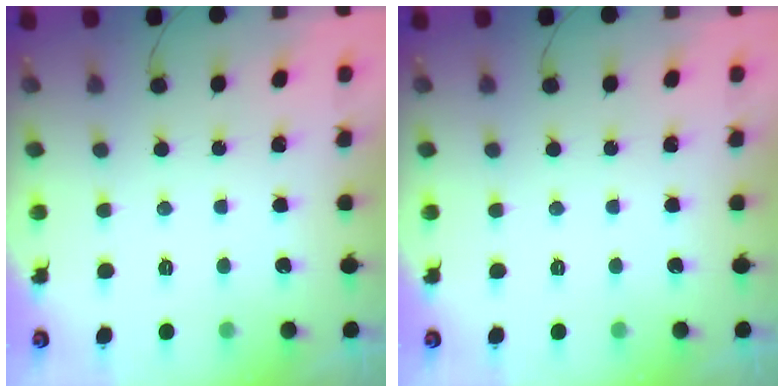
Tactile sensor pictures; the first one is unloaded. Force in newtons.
{"total": 0.0}